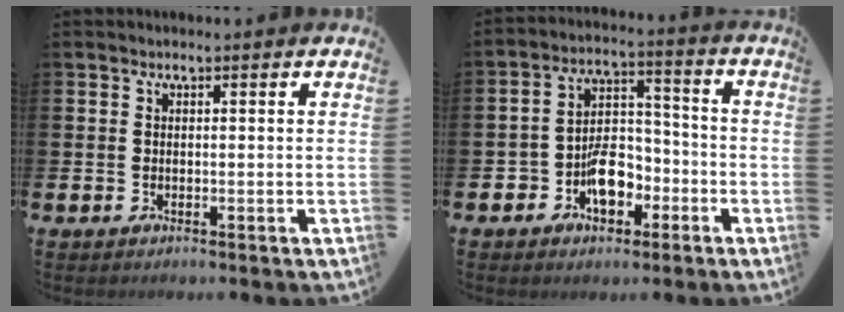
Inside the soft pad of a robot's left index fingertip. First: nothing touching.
{"total": 7.4, "force": [-3.3, 4.9, 4.5], "torque": [-0.079, 0.019, -0.061]}